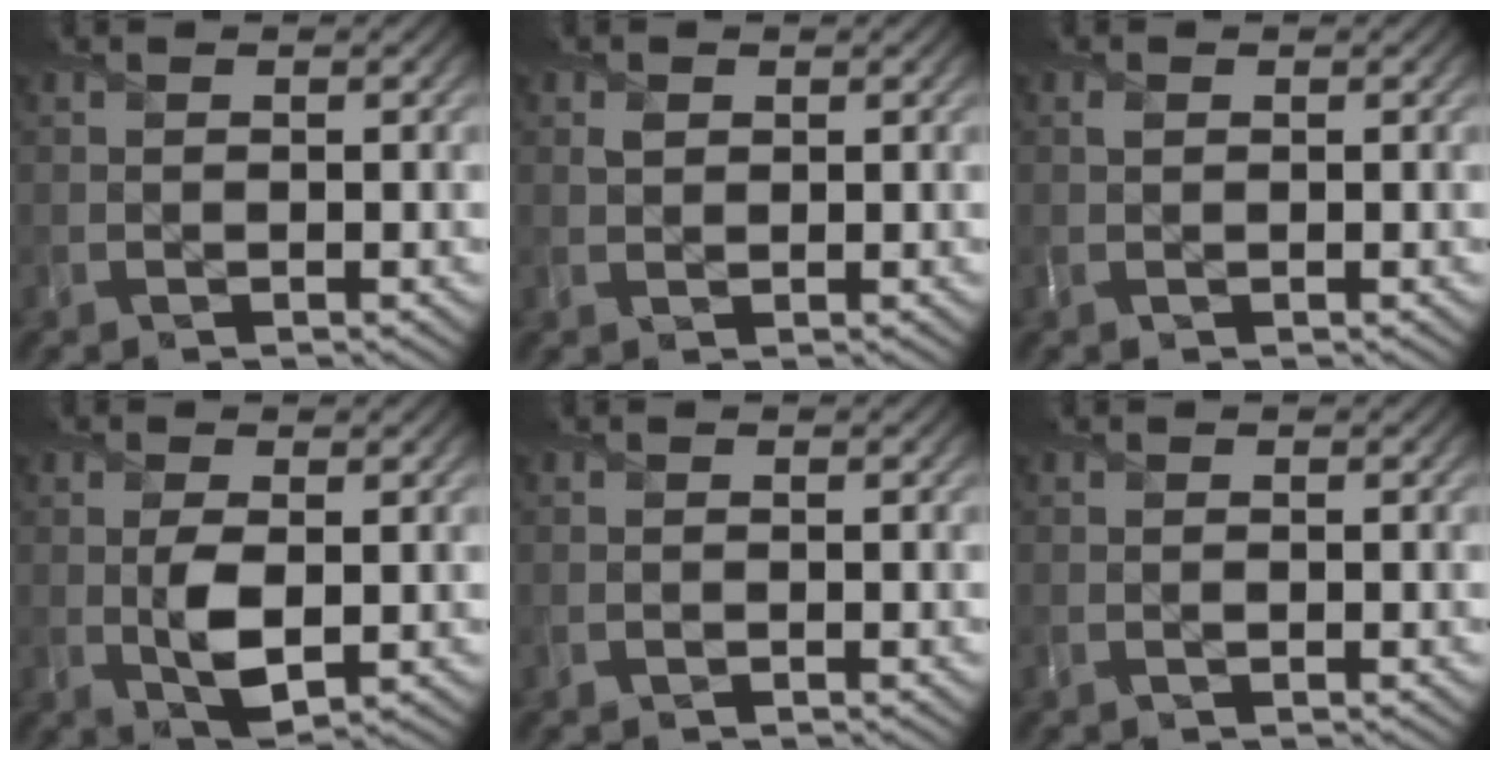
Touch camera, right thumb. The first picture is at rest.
{"total": 1.0, "force": [0.7, 0.7, 0.2], "torque": [-0.005, -0.003, 0.014]}
{"total": 0.6, "force": [0.3, 0.4, 0.2], "torque": [-0.003, 0.001, 0.004]}
{"total": 3.9, "force": [0.2, 1.9, 3.4], "torque": [-0.074, -0.006, 0.009]}
{"total": 0.0}
{"total": 0.0}